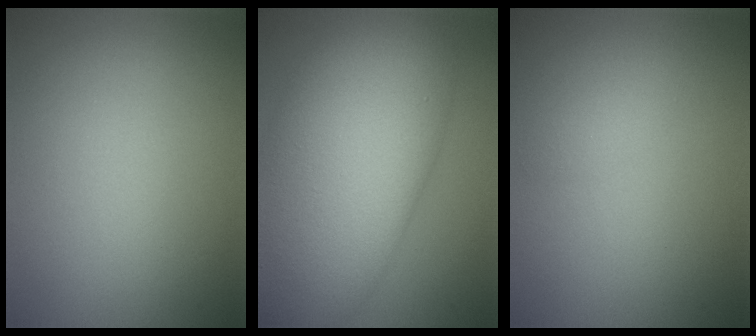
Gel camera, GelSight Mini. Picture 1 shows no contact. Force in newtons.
{"total": 15.7, "press": 15.7, "slide": 0.8}
{"total": 0.8, "press": 0.8, "slide": 0.0}